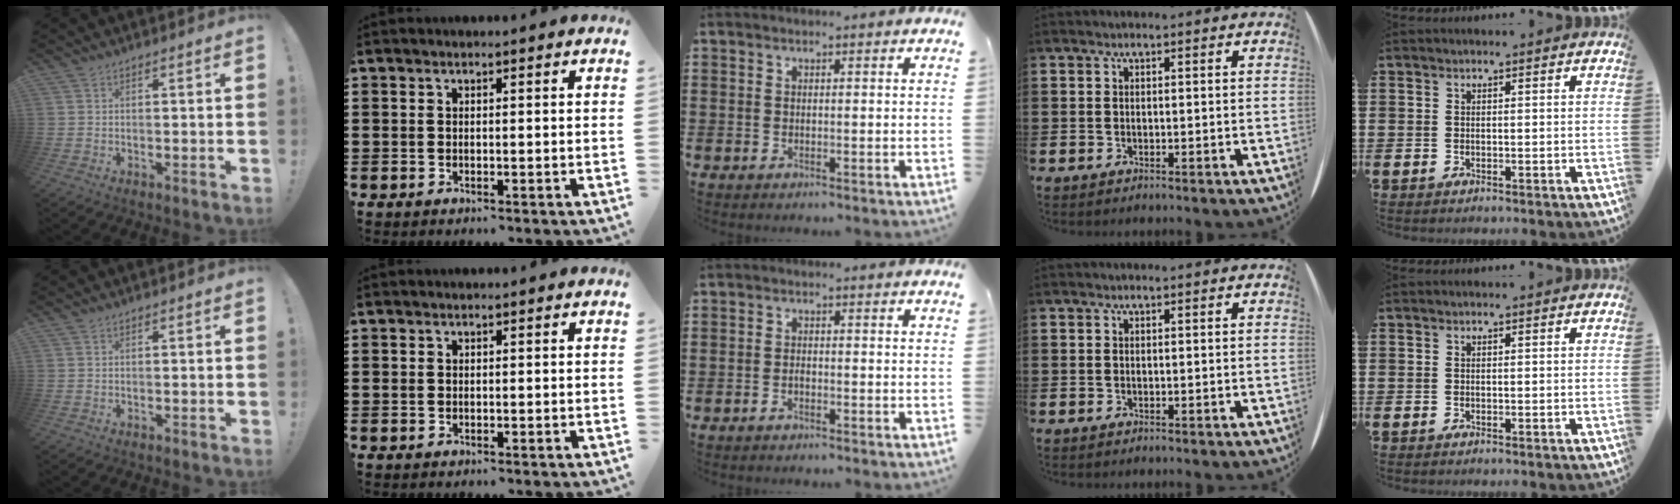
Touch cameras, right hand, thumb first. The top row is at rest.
{"middle": {"total": 1.1, "force": [-0.7, 0.4, 0.7], "torque": [-0.017, -0.003, -0.013]}}